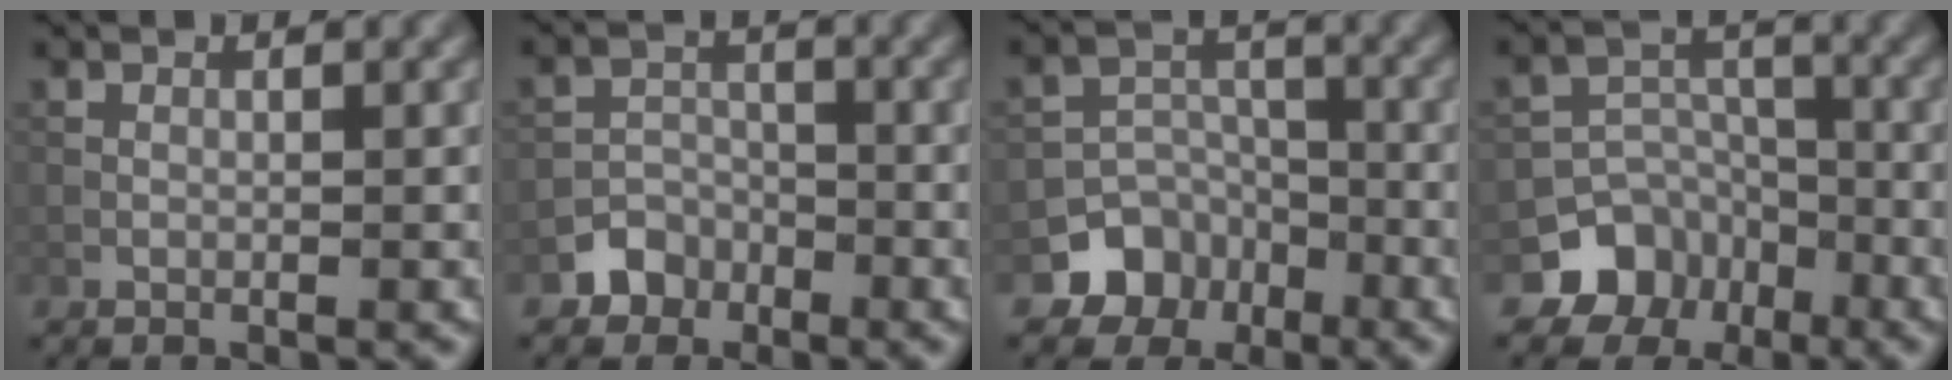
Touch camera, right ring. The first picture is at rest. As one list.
[{"total": 2.6, "force": [-1.8, 1.9, 0.1], "torque": [0.013, 0.007, -0.032]}, {"total": 5.3, "force": [-3.1, 4.3, 0.9], "torque": [0.004, 0.003, -0.061]}, {"total": 7.0, "force": [-4.2, 5.5, 0.9], "torque": [0.006, 0.000, -0.089]}]